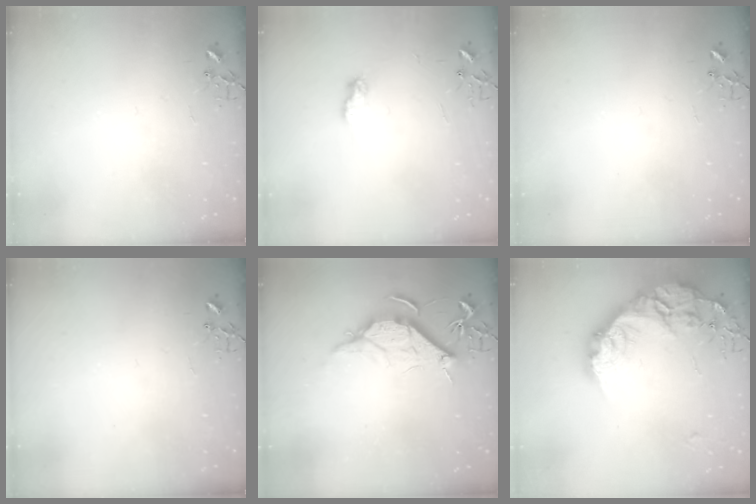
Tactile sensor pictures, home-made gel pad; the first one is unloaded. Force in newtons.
{"total": 6.3, "press": 6.3, "slide": 0.1}
{"total": 0.0}
{"total": 0.0}
{"total": 12.2, "press": 12.2, "slide": 1.1}
{"total": 24.7, "press": 24.6, "slide": 2.0}